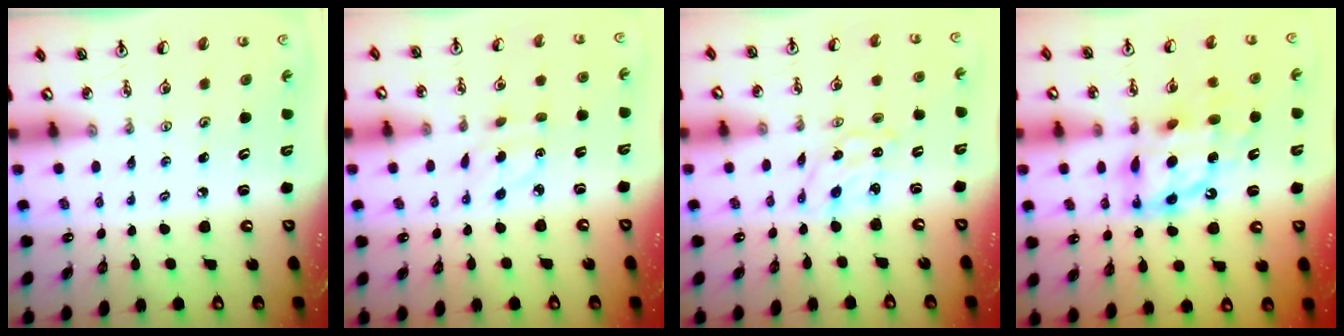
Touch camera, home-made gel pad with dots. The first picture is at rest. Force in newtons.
{"total": 3.0, "press": 2.9, "slide": 0.8}
{"total": 1.6, "press": 1.6, "slide": 0.3}
{"total": 13.2, "press": 13.1, "slide": 1.1}